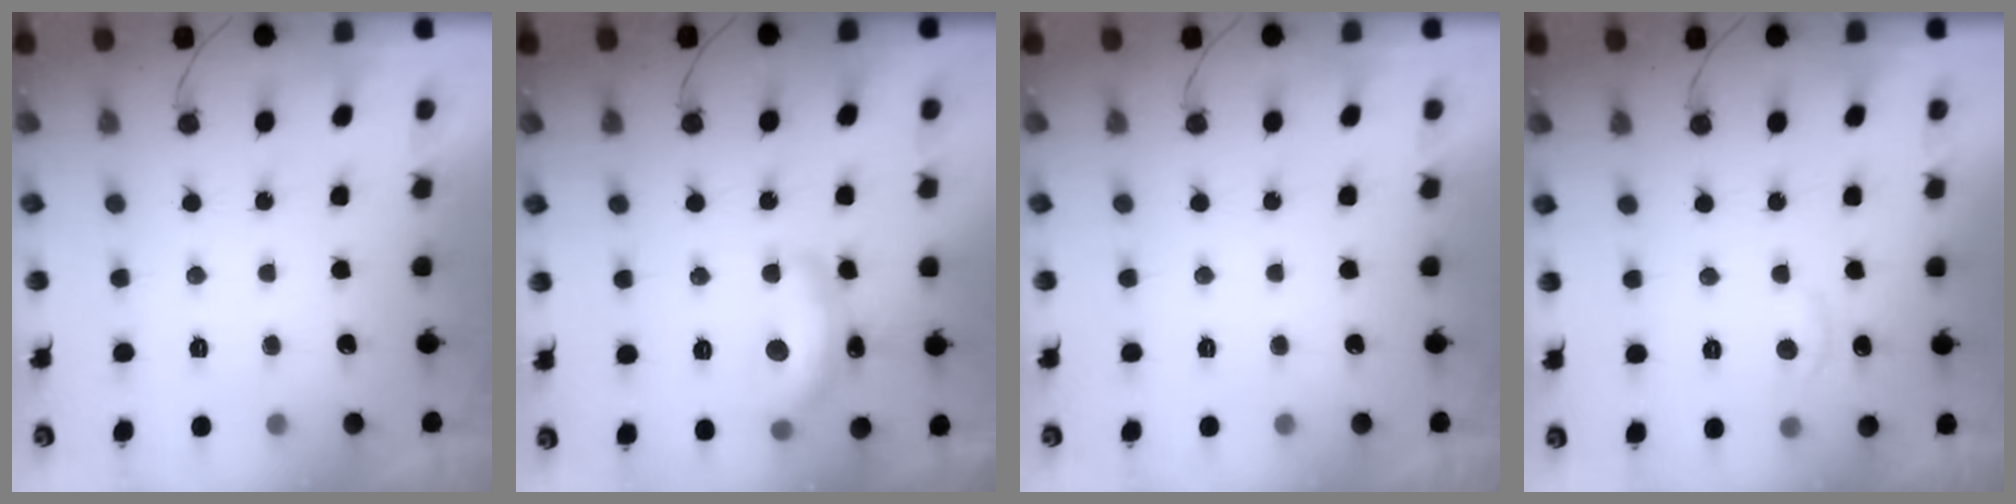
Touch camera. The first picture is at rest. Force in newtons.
{"total": 16.3, "press": 16.3, "slide": 1.0}
{"total": 0.0}
{"total": 7.0, "press": 7.0, "slide": 0.5}